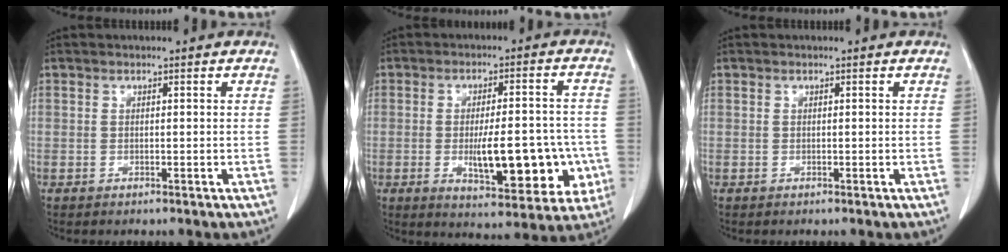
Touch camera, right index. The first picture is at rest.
{"total": 14.2, "force": [-3.2, 4.6, 13.0], "torque": [-0.173, 0.010, -0.032]}
{"total": 0.0}